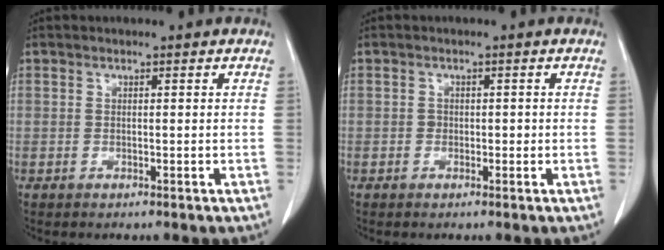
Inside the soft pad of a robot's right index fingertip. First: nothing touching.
{"total": 1.0, "force": [-0.1, 0.9, 0.5], "torque": [-0.007, 0.002, -0.003]}